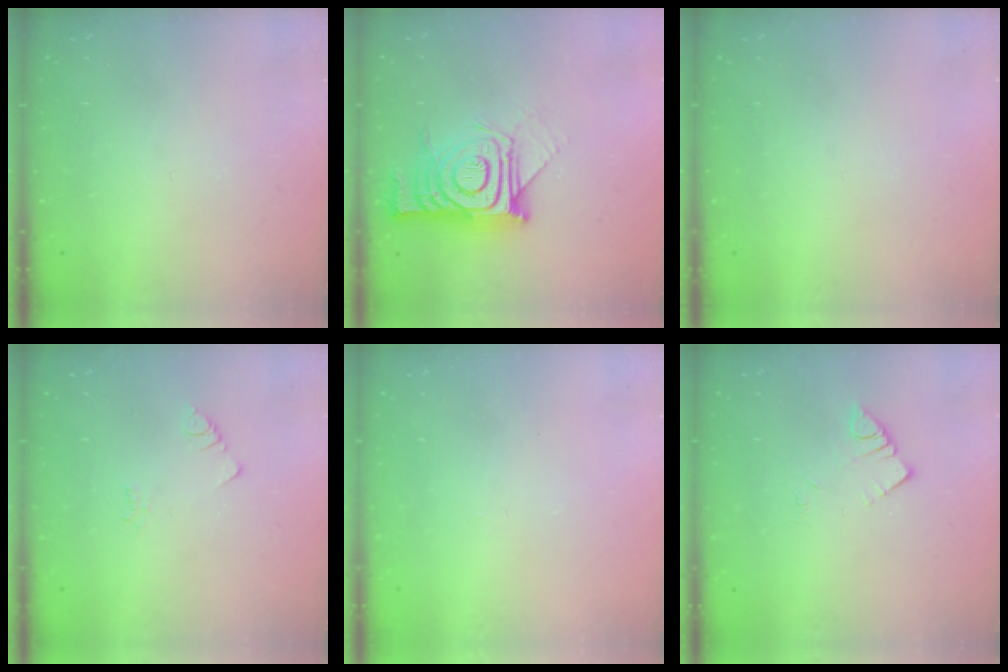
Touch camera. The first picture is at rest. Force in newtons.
{"total": 15.2, "press": 15.1, "slide": 1.1}
{"total": 0.0}
{"total": 2.2, "press": 2.1, "slide": 0.4}
{"total": 2.8, "press": 2.8, "slide": 0.4}
{"total": 3.5, "press": 3.5, "slide": 0.2}